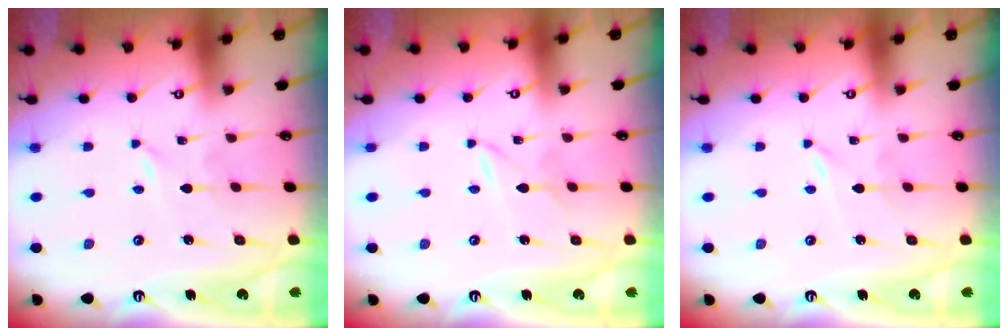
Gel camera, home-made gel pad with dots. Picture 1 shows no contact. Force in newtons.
{"total": 1.7, "press": 1.6, "slide": 0.2}
{"total": 0.0}